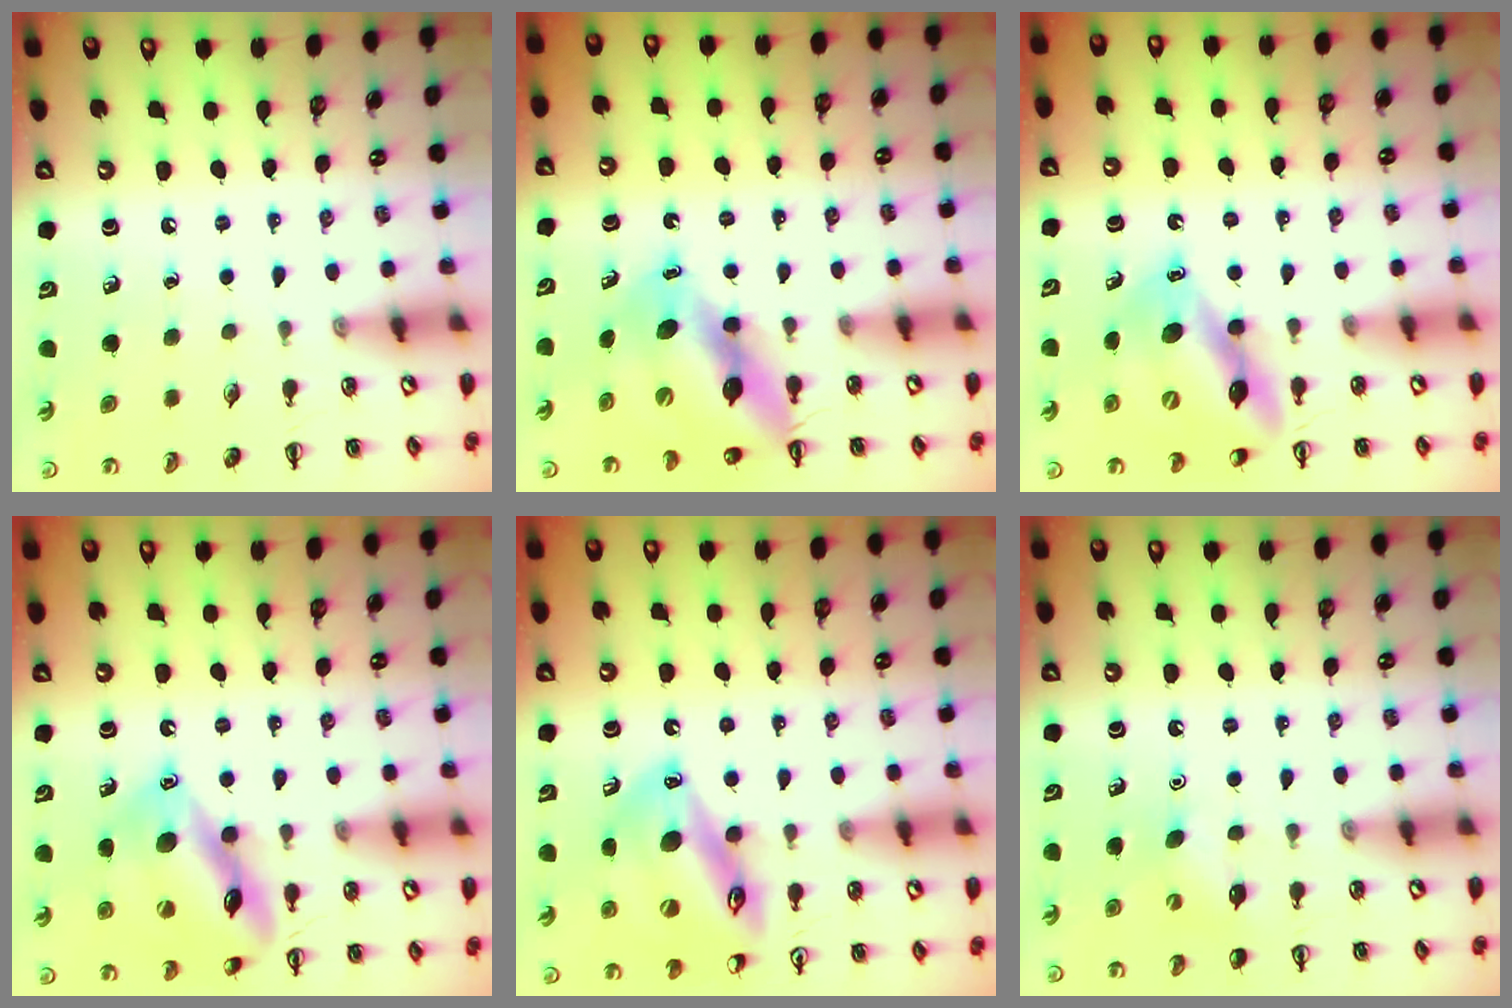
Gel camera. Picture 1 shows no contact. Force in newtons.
{"total": 11.2, "press": 10.8, "slide": 3.2}
{"total": 12.9, "press": 12.3, "slide": 4.0}
{"total": 15.8, "press": 15.7, "slide": 1.3}
{"total": 16.5, "press": 16.2, "slide": 3.0}
{"total": 3.0, "press": 2.9, "slide": 0.7}